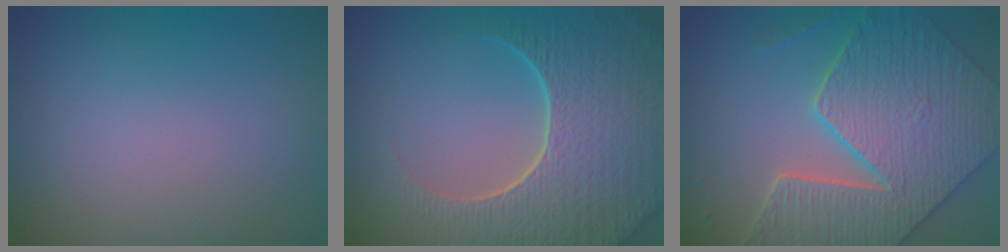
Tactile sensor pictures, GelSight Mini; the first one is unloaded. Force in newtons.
{"total": 9.2, "press": 6.5, "slide": 6.5}
{"total": 8.6, "press": 7.0, "slide": 5.1}